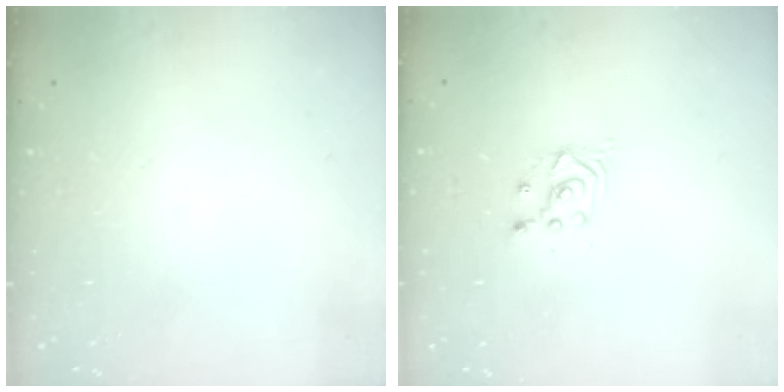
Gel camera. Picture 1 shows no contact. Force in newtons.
{"total": 2.5, "press": 2.5, "slide": 0.1}